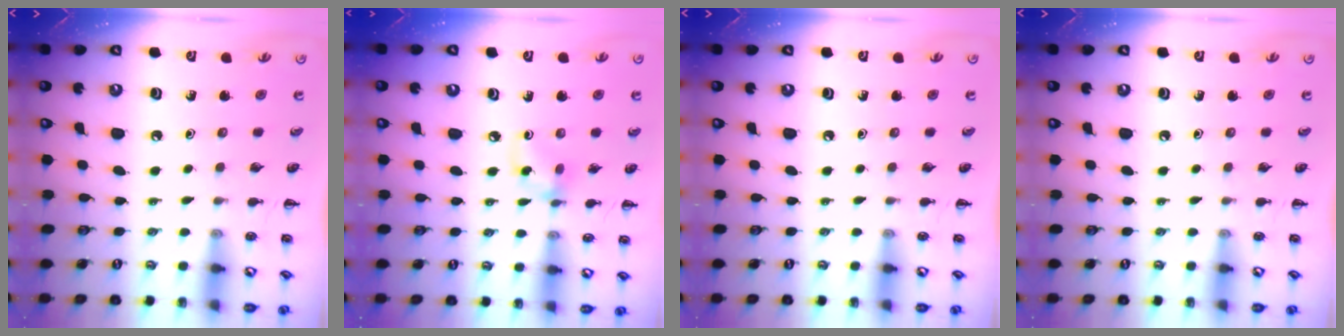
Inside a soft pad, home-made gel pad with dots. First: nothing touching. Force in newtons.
{"total": 4.8, "press": 4.8, "slide": 0.2}
{"total": 0.0}
{"total": 0.0}